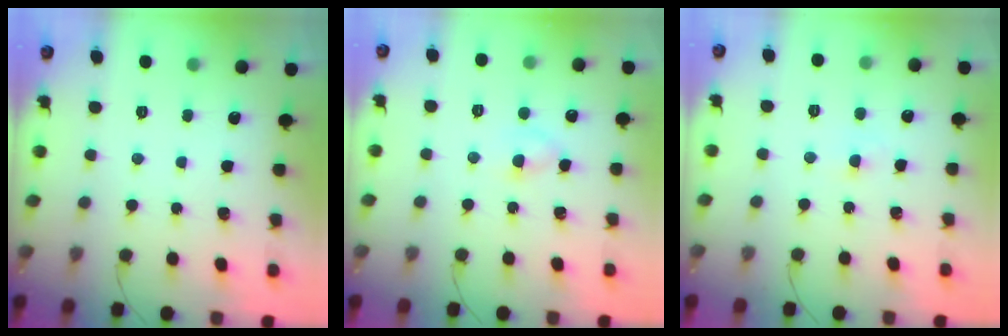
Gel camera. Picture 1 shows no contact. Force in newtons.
{"total": 3.6, "press": 3.3, "slide": 1.3}
{"total": 2.1, "press": 2.0, "slide": 0.7}